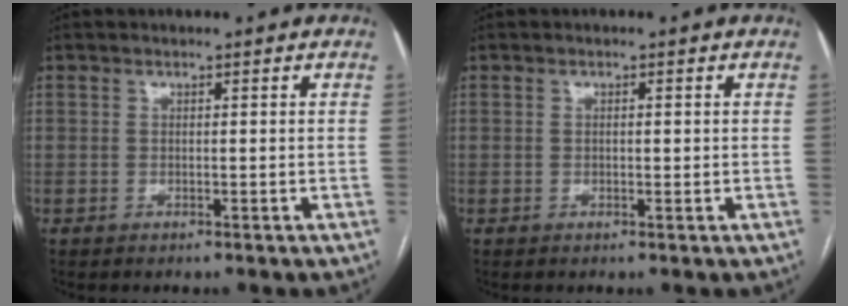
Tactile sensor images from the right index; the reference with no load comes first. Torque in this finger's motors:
{"motor_torque": [0.05, 0.15, -0.04, -0.01]}